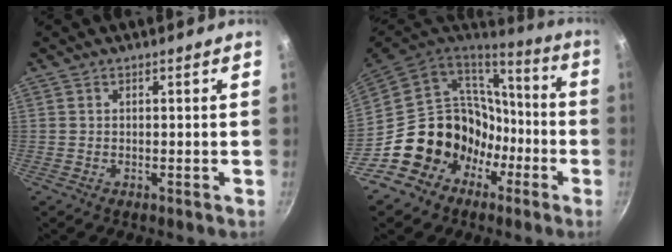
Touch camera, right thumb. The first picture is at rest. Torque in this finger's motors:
{"motor_torque": [0.29, 0.57, 1.35, -1.28, 0.13]}